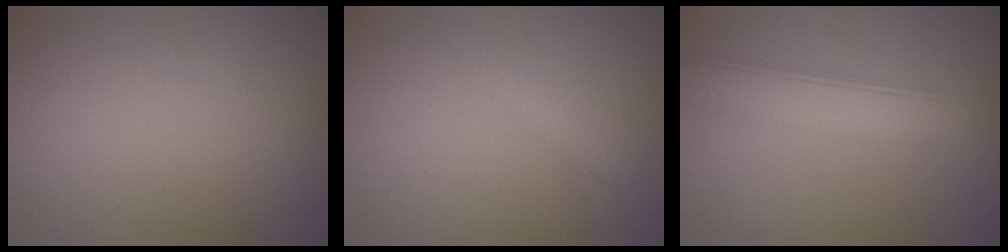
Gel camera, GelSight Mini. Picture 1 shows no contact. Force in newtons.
{"total": 1.5, "press": 1.5, "slide": 0.1}
{"total": 5.0, "press": 5.0, "slide": 0.2}